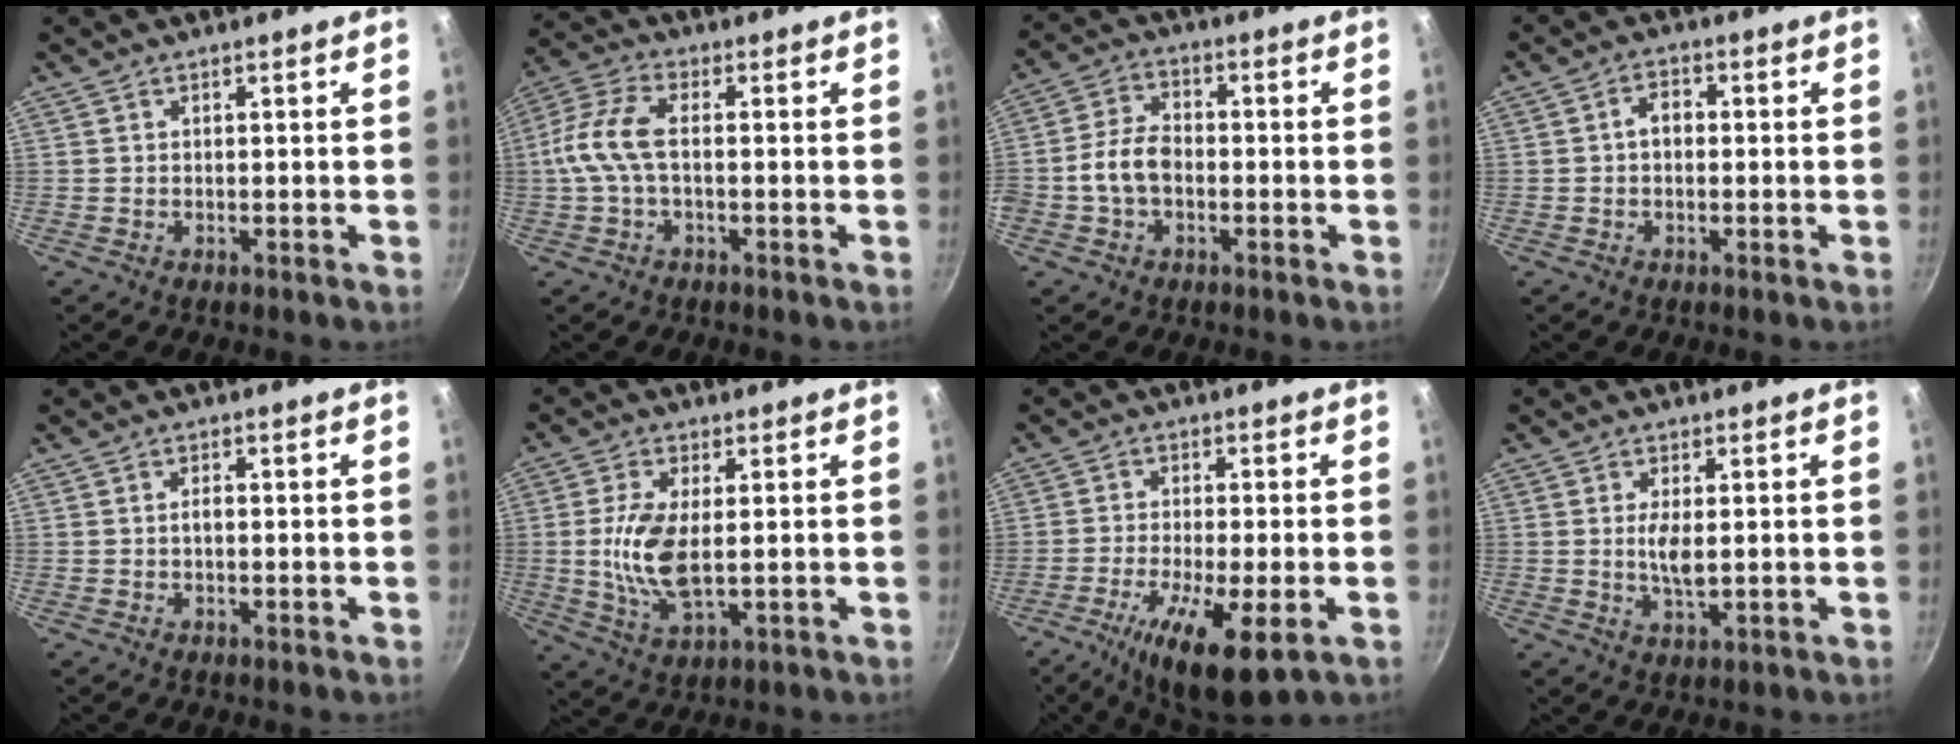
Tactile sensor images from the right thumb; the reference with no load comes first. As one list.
[{"total": 8.8, "force": [-0.6, 4.2, 7.7], "torque": [-0.175, 0.026, -0.027]}, {"total": 7.2, "force": [-1.7, 4.9, 5.0], "torque": [-0.083, 0.029, -0.041]}, {"total": 3.3, "force": [-0.1, 2.4, 2.3], "torque": [-0.026, 0.012, -0.007]}, {"total": 1.3, "force": [-0.2, 0.6, 1.1], "torque": [-0.018, 0.007, -0.004]}, {"total": 9.8, "force": [0.4, 4.4, 8.7], "torque": [-0.180, -0.008, 0.009]}, {"total": 13.4, "force": [-5.2, 3.8, 11.8], "torque": [-0.220, -0.004, -0.087]}, {"total": 4.3, "force": [0.4, 1.6, 3.9], "torque": [-0.079, -0.005, 0.008]}]